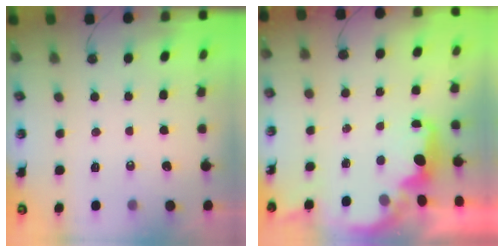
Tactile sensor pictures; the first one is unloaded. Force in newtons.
{"total": 2.0, "press": 1.9, "slide": 0.8}